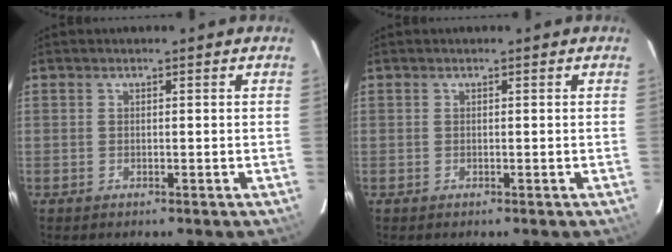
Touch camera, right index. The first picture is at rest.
{"total": 0.0}